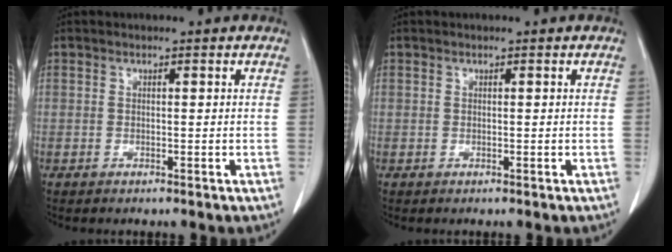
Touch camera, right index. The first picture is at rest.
{"total": 0.0}